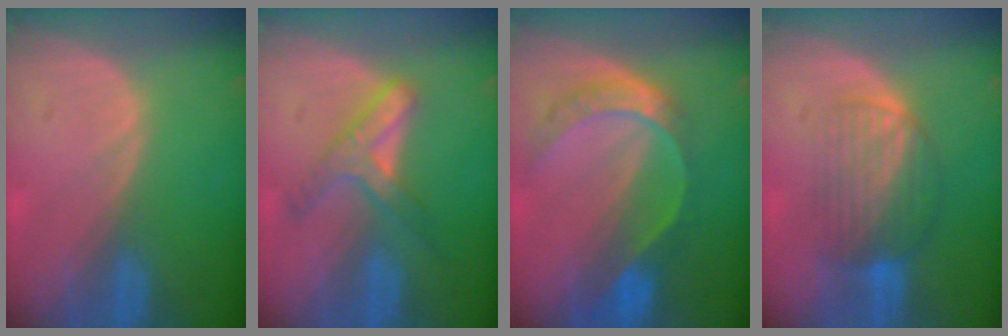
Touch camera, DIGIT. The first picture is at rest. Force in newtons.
{"total": 5.5, "press": 5.4, "slide": 1.4}
{"total": 7.7, "press": 6.4, "slide": 4.4}
{"total": 6.9, "press": 6.5, "slide": 2.3}